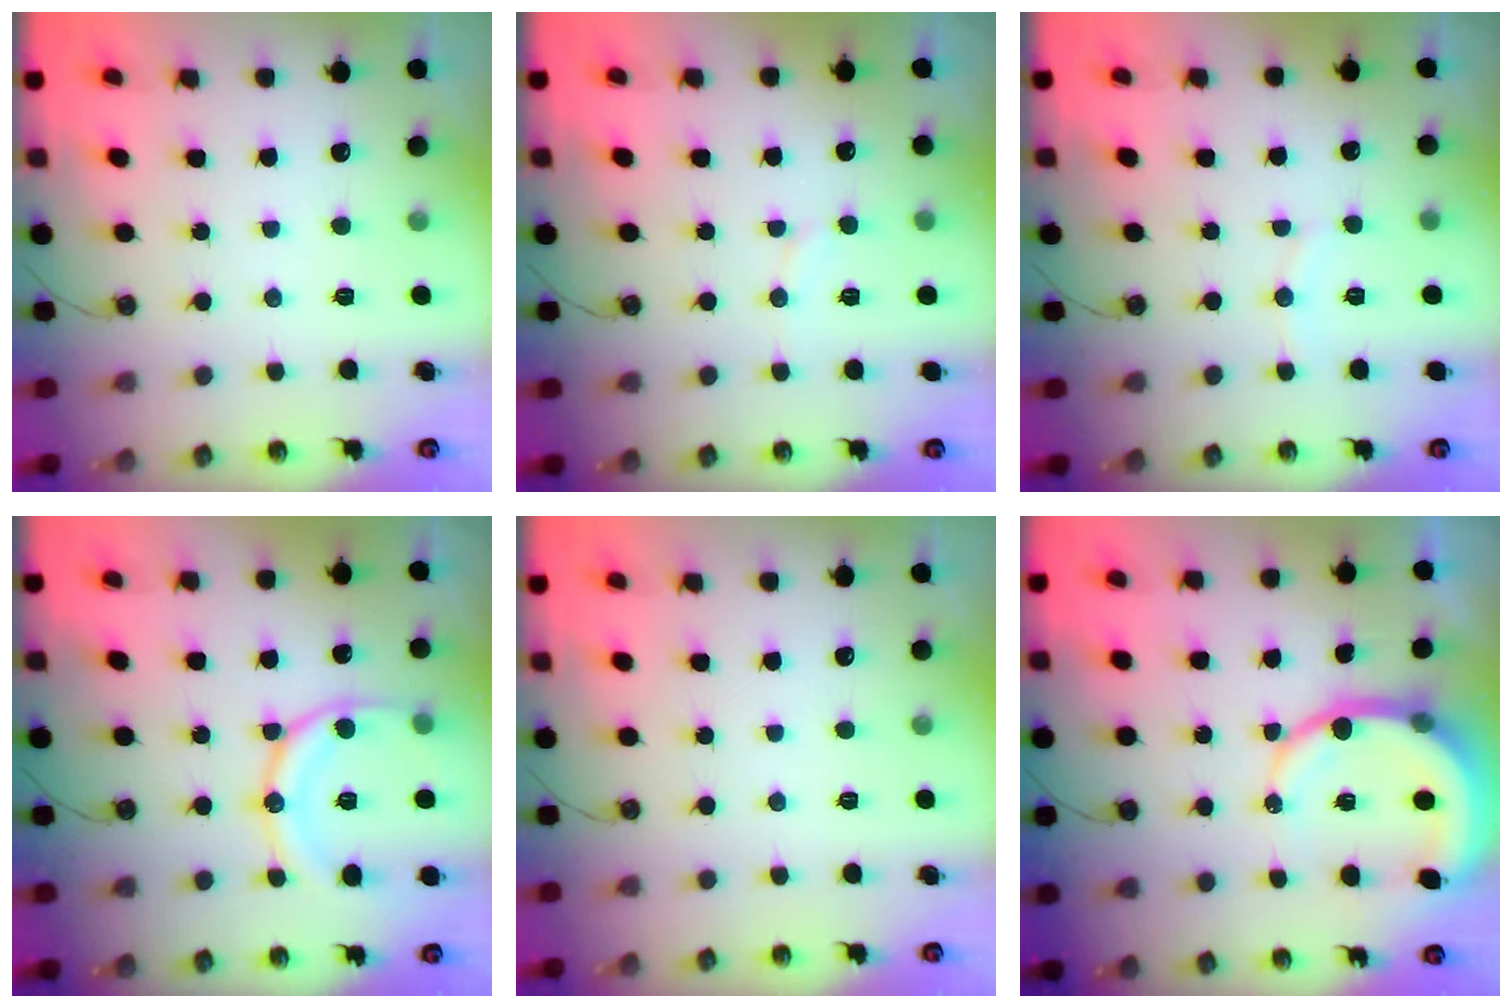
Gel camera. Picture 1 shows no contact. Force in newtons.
{"total": 5.3, "press": 5.2, "slide": 0.7}
{"total": 4.7, "press": 4.6, "slide": 0.8}
{"total": 15.7, "press": 15.6, "slide": 1.7}
{"total": 0.0}
{"total": 10.6, "press": 10.5, "slide": 1.3}